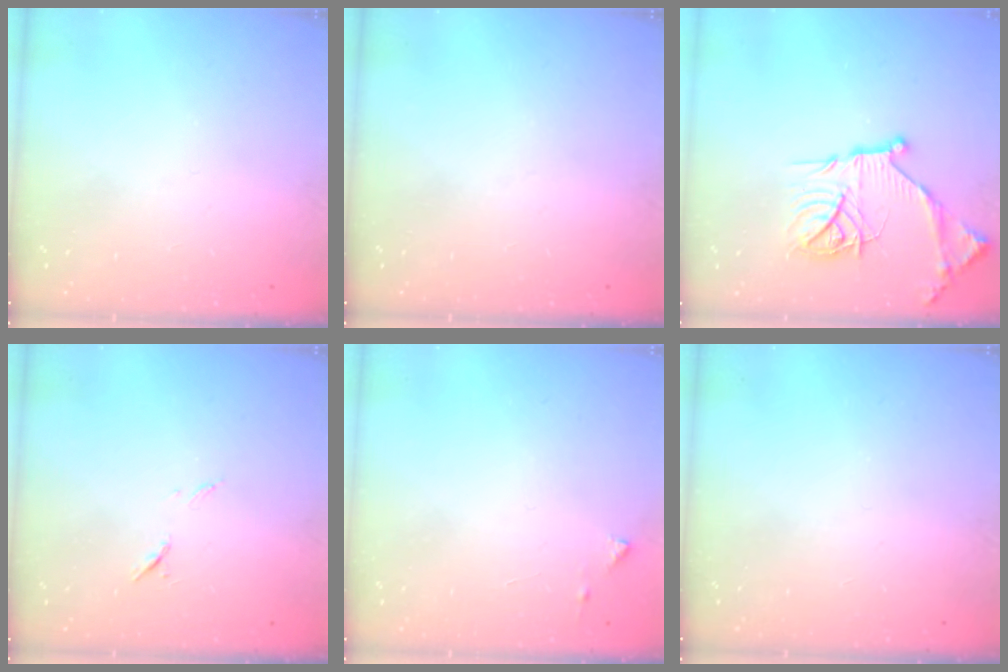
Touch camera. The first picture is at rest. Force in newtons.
{"total": 0.0}
{"total": 18.5, "press": 18.4, "slide": 1.9}
{"total": 6.2, "press": 6.2, "slide": 0.8}
{"total": 4.1, "press": 4.1, "slide": 0.5}
{"total": 0.0}